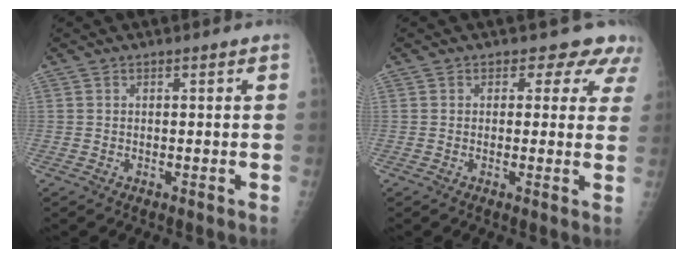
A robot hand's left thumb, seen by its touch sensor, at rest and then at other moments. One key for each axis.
{"total": 5.9, "fx": 4.6, "fy": 3.7, "fz": 0.9, "tx": 0.032, "ty": -0.017, "tz": 0.031}